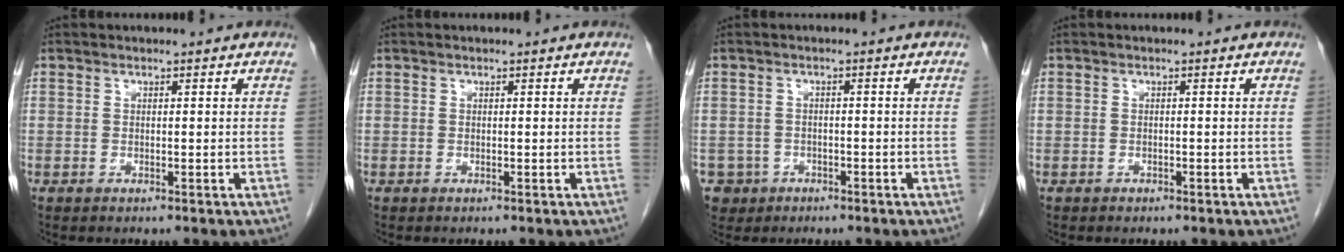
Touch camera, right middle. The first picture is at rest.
{"total": 0.0}
{"total": 3.6, "force": [-1.8, 3.1, -0.1], "torque": [0.006, 0.012, -0.031]}
{"total": 0.0}